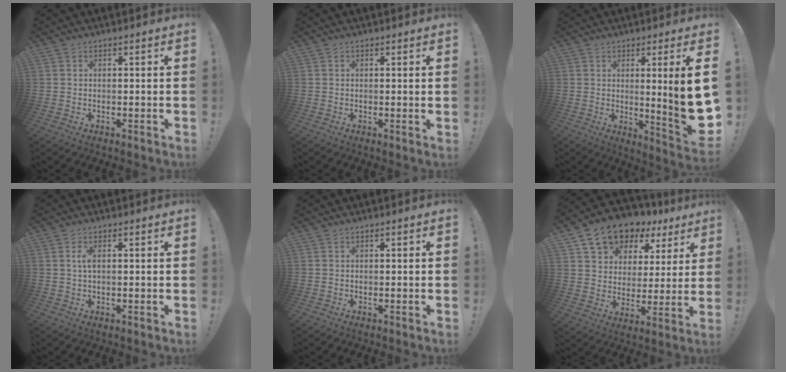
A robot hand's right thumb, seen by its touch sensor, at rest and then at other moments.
{"total": 0.7, "force": [0.3, -0.2, 0.6], "torque": [-0.009, 0.000, 0.004]}
{"total": 12.9, "force": [0.8, -0.1, 12.9], "torque": [-0.187, -0.020, 0.009]}
{"total": 2.1, "force": [0.3, 0.7, 2.0], "torque": [-0.033, 0.001, 0.001]}
{"total": 0.0}
{"total": 12.1, "force": [8.7, 7.2, 4.2], "torque": [-0.073, -0.062, 0.159]}